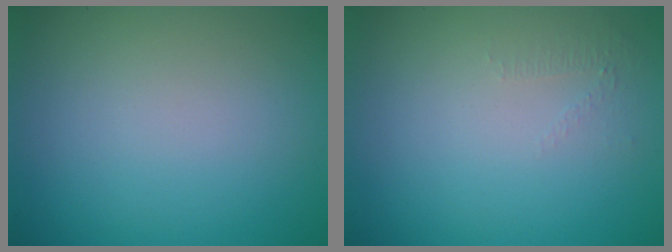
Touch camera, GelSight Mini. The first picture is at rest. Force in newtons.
{"total": 0.5, "press": 0.2, "slide": 0.5}